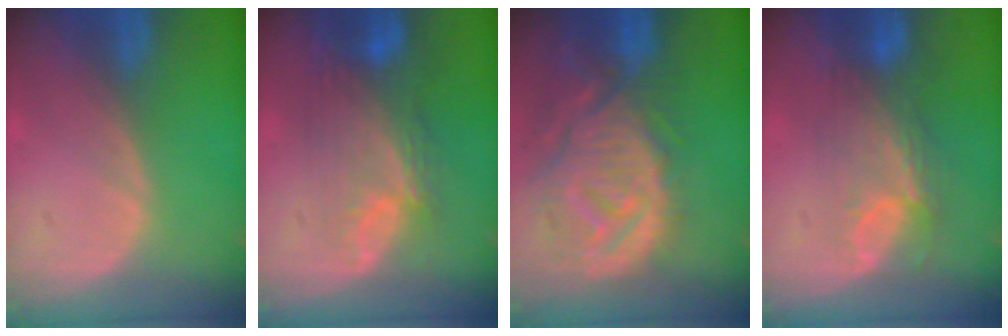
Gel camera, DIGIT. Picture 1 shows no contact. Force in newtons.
{"total": 9.5, "press": 8.1, "slide": 4.9}
{"total": 13.0, "press": 11.4, "slide": 6.3}
{"total": 7.5, "press": 6.6, "slide": 3.6}